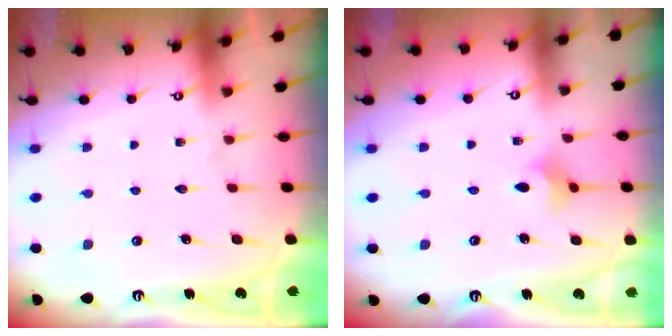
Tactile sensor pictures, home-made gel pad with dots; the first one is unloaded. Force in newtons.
{"total": 4.6, "press": 4.5, "slide": 0.8}